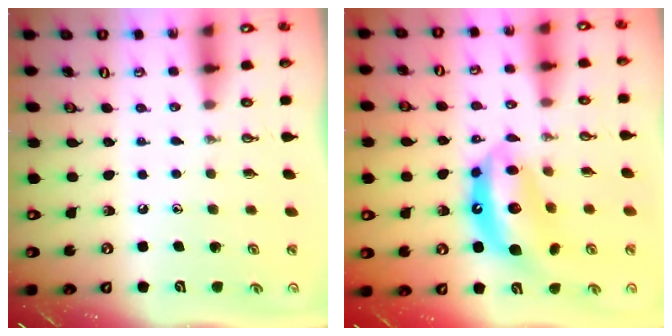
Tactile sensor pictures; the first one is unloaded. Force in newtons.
{"total": 13.1, "press": 13.0, "slide": 0.9}